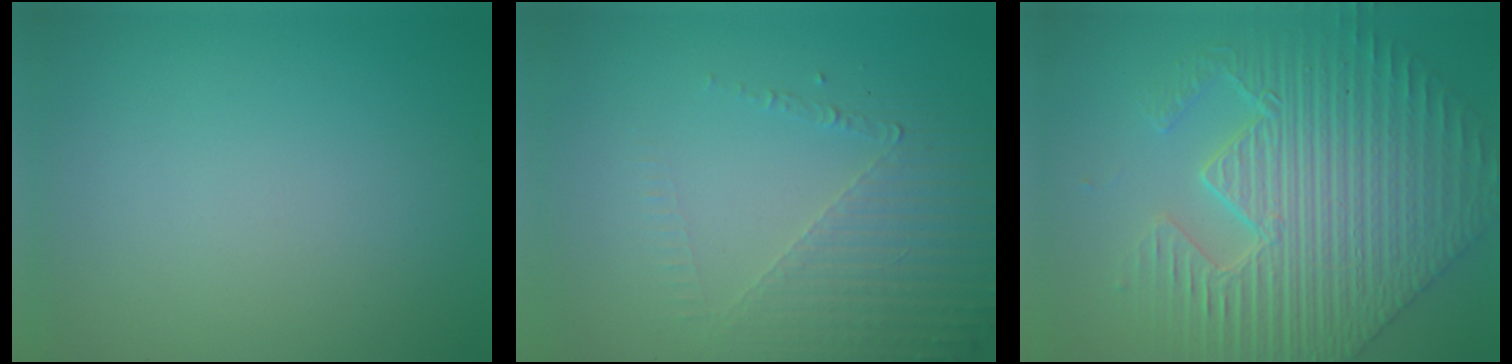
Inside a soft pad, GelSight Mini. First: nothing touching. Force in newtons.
{"total": 5.2, "press": 3.1, "slide": 4.2}
{"total": 7.7, "press": 6.3, "slide": 4.6}